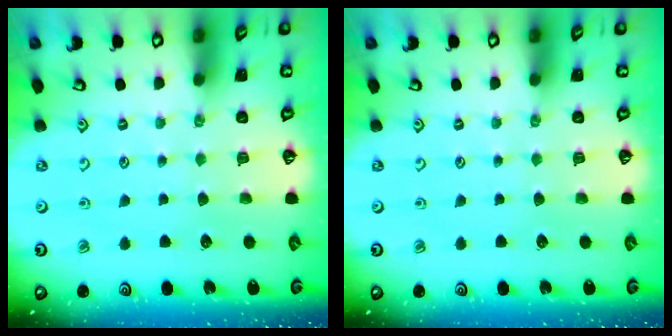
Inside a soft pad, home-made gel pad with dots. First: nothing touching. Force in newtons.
{"total": 0.0}